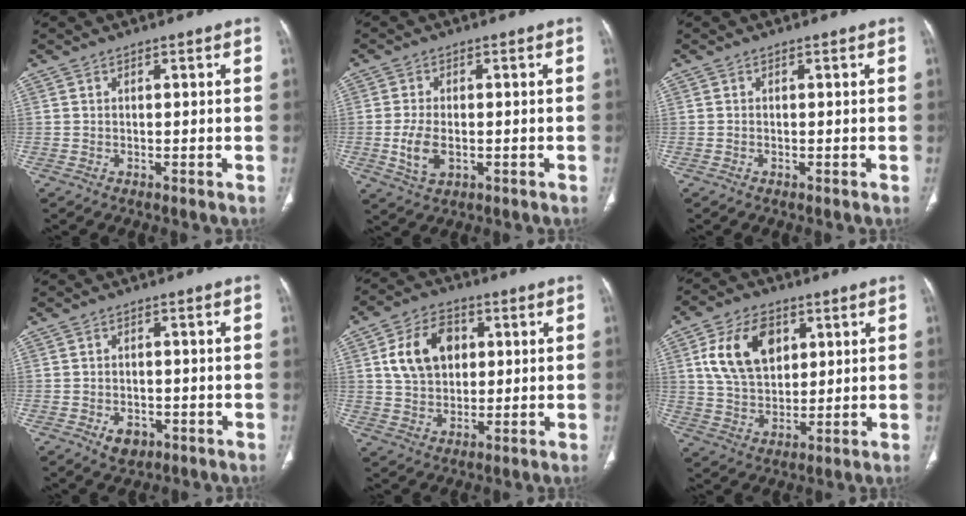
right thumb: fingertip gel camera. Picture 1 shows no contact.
{"total": 5.6, "force": [-1.1, 3.2, 4.5], "torque": [-0.093, -0.003, -0.014]}
{"total": 0.0}
{"total": 3.8, "force": [-1.7, 2.6, 2.1], "torque": [-0.024, 0.003, -0.017]}
{"total": 11.5, "force": [2.8, 8.3, 7.5], "torque": [-0.109, 0.003, 0.051]}
{"total": 13.4, "force": [4.5, 8.8, 9.1], "torque": [-0.141, -0.009, 0.088]}